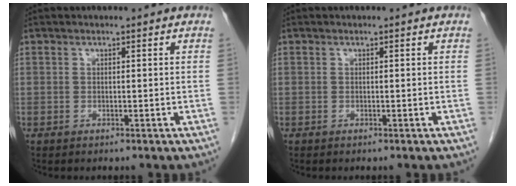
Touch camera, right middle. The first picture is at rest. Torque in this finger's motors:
{"motor_torque": [-0.19, 0.22, -0.05, -0.01]}